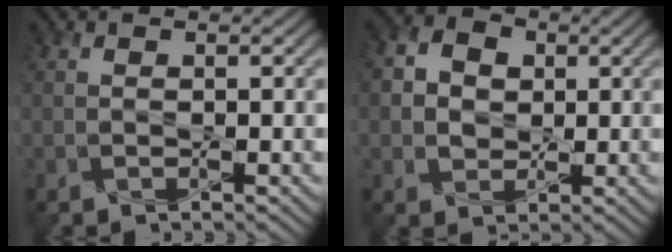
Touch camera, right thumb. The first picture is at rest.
{"total": 5.2, "force": [0.8, 4.5, 2.6], "torque": [-0.073, 0.007, 0.002]}